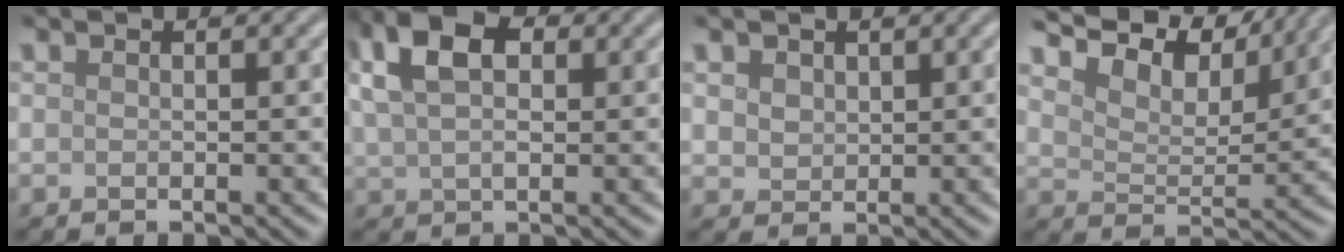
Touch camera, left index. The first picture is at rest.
{"total": 7.1, "force": [2.9, 4.0, 5.1], "torque": [-0.114, 0.018, 0.046]}
{"total": 1.9, "force": [1.1, 1.4, 0.7], "torque": [-0.020, -0.003, 0.023]}
{"total": 8.9, "force": [7.6, 2.6, 3.7], "torque": [-0.078, 0.003, 0.100]}